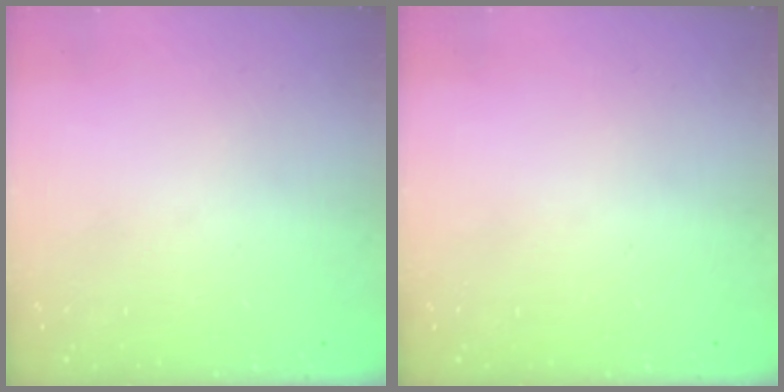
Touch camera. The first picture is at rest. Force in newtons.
{"total": 0.0}